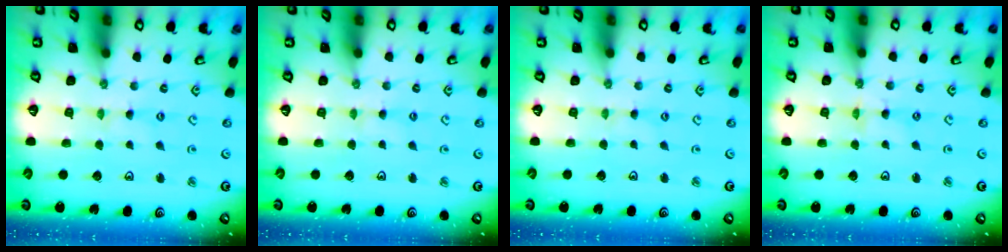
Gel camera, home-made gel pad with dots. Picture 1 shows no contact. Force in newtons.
{"total": 2.1, "press": 2.1, "slide": 0.3}
{"total": 0.0}
{"total": 1.1, "press": 1.1, "slide": 0.2}